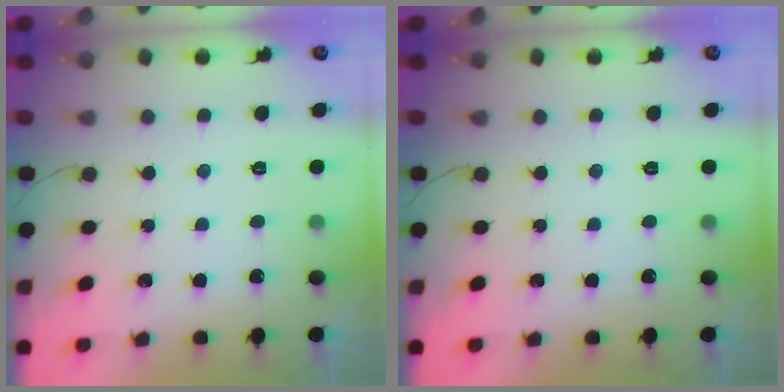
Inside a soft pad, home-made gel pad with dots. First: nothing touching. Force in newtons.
{"total": 0.0}